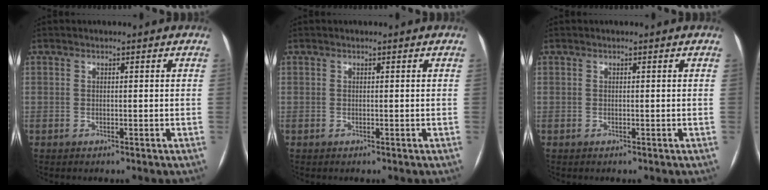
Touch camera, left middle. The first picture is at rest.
{"total": 0.0}
{"total": 0.0}